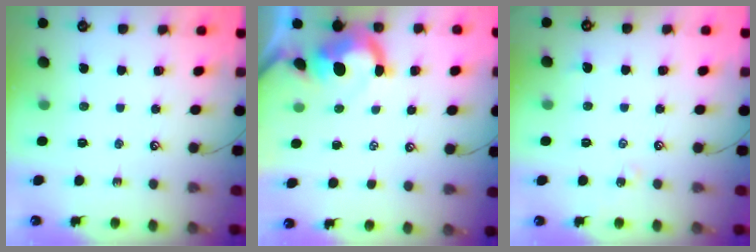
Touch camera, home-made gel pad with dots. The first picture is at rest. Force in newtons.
{"total": 3.6, "press": 3.4, "slide": 1.2}
{"total": 3.0, "press": 2.9, "slide": 0.5}